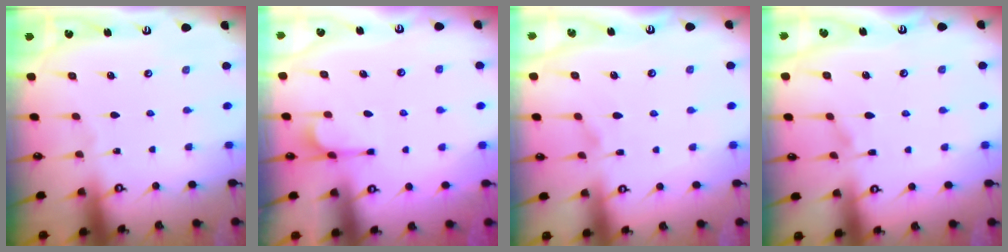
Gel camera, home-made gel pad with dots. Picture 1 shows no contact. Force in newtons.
{"total": 1.4, "press": 0.8, "slide": 1.2}
{"total": 1.8, "press": 1.6, "slide": 0.9}
{"total": 5.5, "press": 5.5, "slide": 0.7}